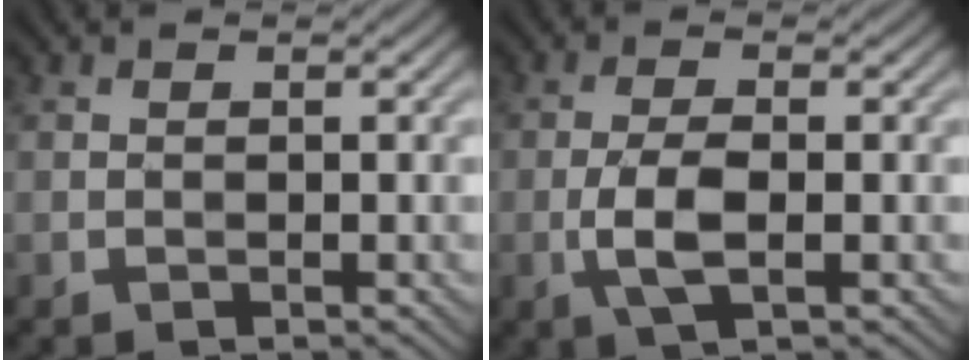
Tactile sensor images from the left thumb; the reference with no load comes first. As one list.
[{"total": 4.4, "force": [-1.2, 1.5, 4.0], "torque": [-0.092, -0.003, -0.028]}]